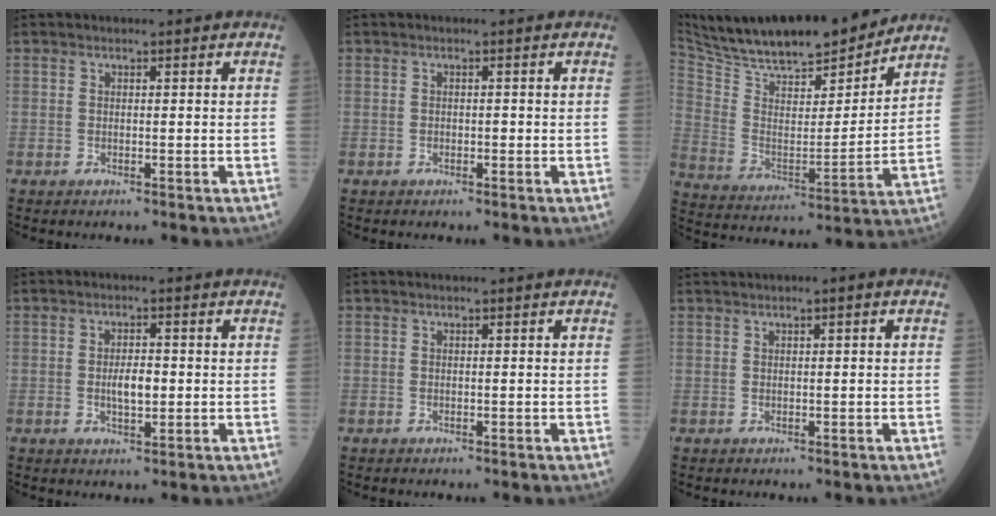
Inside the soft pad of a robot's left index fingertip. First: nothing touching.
{"total": 0.5, "force": [-0.1, 0.3, 0.4], "torque": [-0.005, 0.002, -0.004]}
{"total": 22.1, "force": [19.6, 3.6, 9.7], "torque": [-0.176, -0.002, 0.317]}
{"total": 3.6, "force": [-0.2, 1.3, 3.3], "torque": [-0.061, 0.000, -0.004]}
{"total": 0.0}
{"total": 1.5, "force": [0.7, 0.2, 1.4], "torque": [-0.026, 0.008, 0.012]}